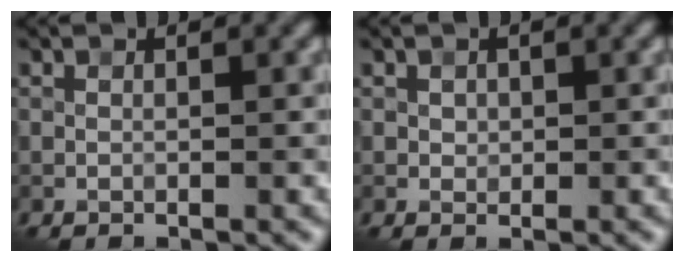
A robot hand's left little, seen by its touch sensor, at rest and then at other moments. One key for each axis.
{"total": 0.7, "fx": 0.2, "fy": 0.6, "fz": 0.2, "tx": -0.001, "ty": -0.003, "tz": 0.004}